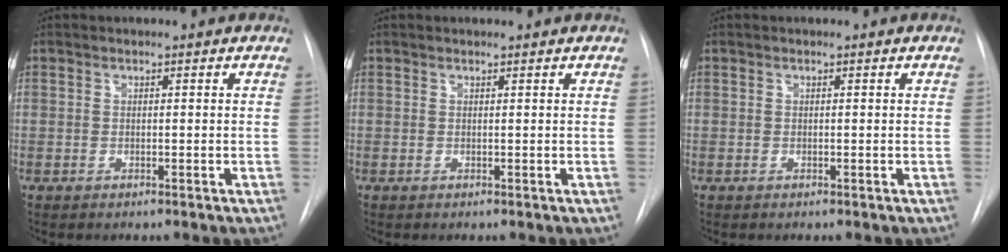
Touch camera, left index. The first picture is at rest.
{"total": 1.1, "force": [1.1, 0.2, 0.1], "torque": [-0.011, 0.016, 0.014]}
{"total": 0.0}